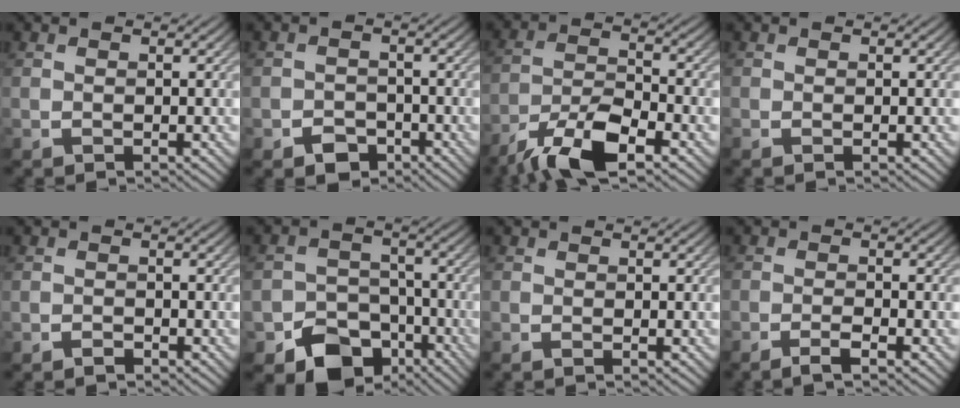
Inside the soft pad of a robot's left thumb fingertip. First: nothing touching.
{"total": 3.2, "force": [-2.0, 2.2, 1.2], "torque": [-0.017, -0.005, -0.040]}
{"total": 10.1, "force": [-7.1, 3.0, 6.6], "torque": [-0.124, -0.002, -0.137]}
{"total": 0.0}
{"total": 1.0, "force": [-0.8, 0.5, 0.3], "torque": [-0.005, 0.000, -0.015]}
{"total": 9.6, "force": [-6.0, 6.5, 3.8], "torque": [-0.066, -0.021, -0.103]}
{"total": 0.0}
{"total": 2.5, "force": [-1.8, 0.3, 1.7], "torque": [-0.029, 0.004, -0.040]}